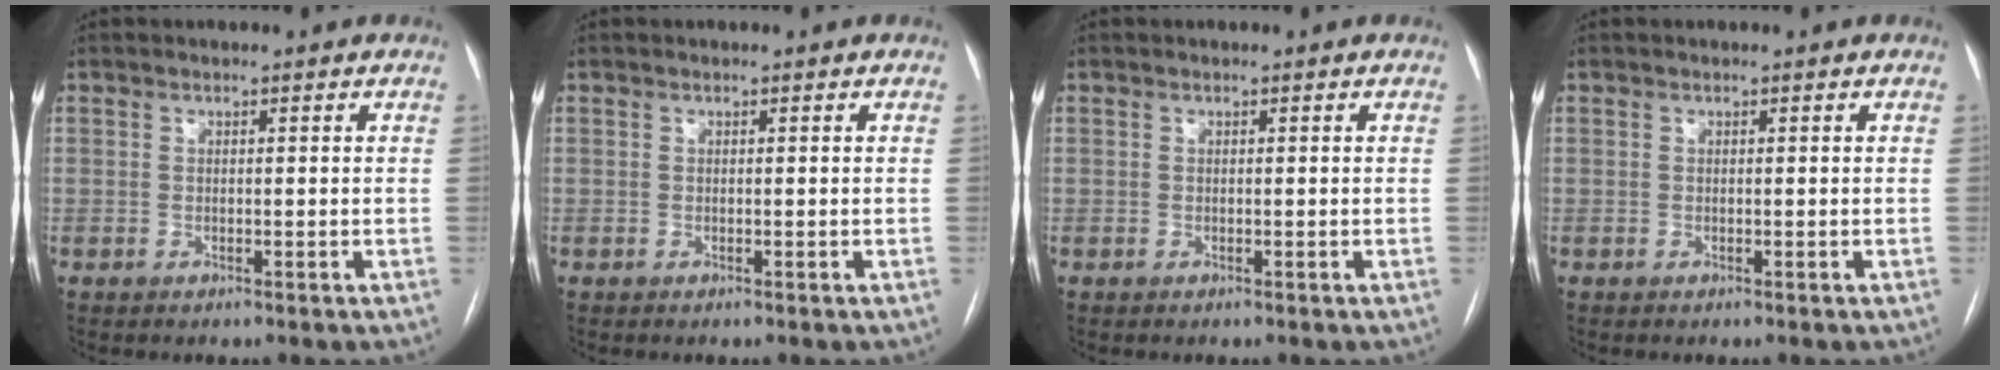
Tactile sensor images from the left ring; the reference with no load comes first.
{"total": 0.0}
{"total": 0.0}
{"total": 0.0}